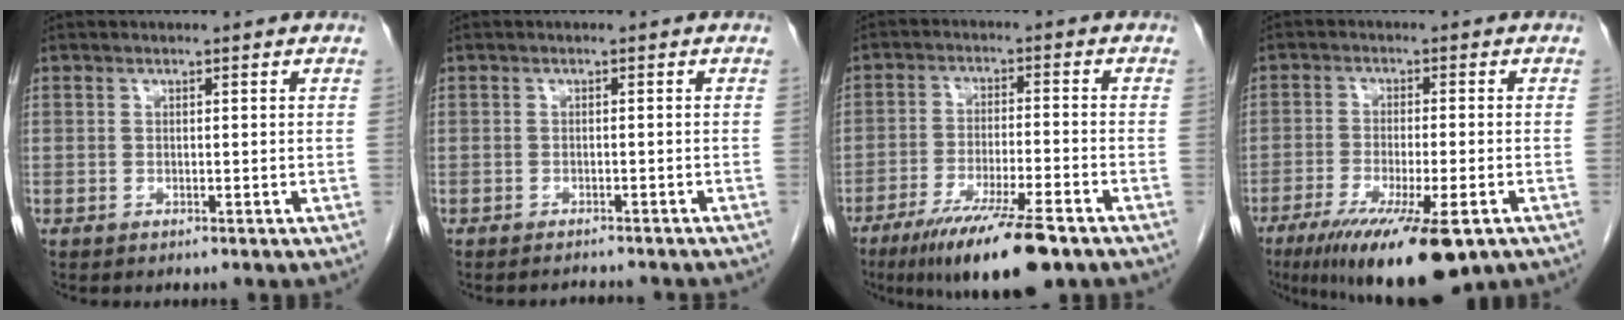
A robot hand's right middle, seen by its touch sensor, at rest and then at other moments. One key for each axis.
{"total": 4.2, "fx": -3.8, "fy": 0.7, "fz": 1.4, "tx": -0.016, "ty": -0.004, "tz": -0.045}
{"total": 12.9, "fx": -8.7, "fy": 1.4, "fz": 9.4, "tx": -0.159, "ty": -0.032, "tz": -0.144}
{"total": 14.7, "fx": -9.3, "fy": 2.3, "fz": 11.1, "tx": -0.169, "ty": -0.036, "tz": -0.144}